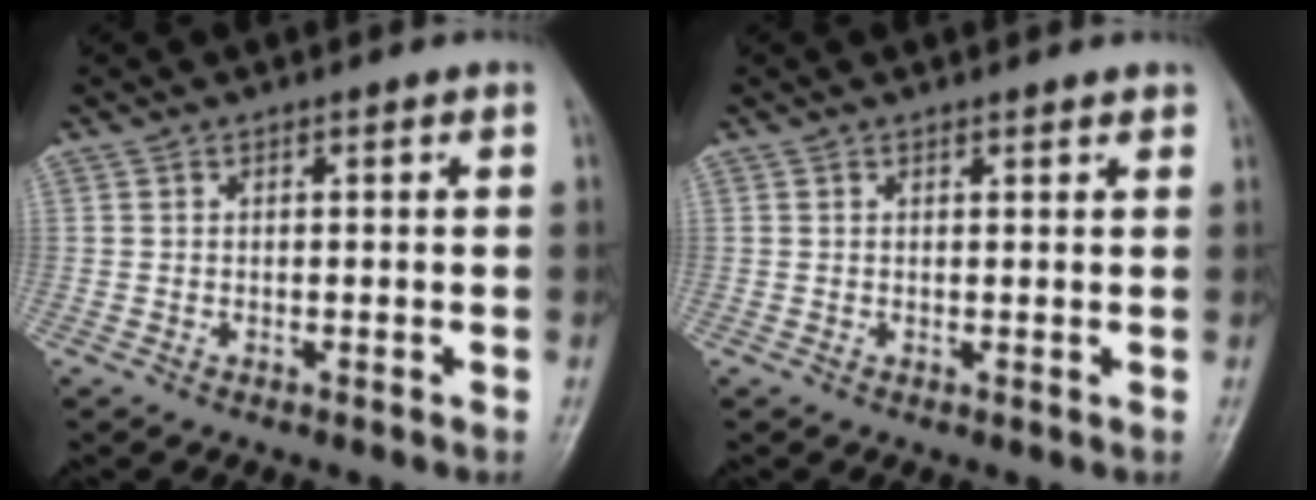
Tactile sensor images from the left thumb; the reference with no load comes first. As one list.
[{"total": 1.2, "force": [1.0, 0.4, 0.5], "torque": [-0.003, -0.004, 0.012]}]